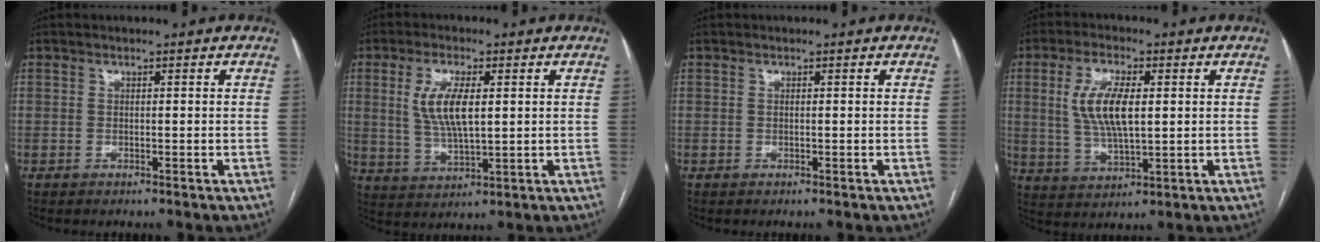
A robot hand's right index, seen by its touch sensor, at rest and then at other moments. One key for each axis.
{"total": 7.8, "fx": 1.7, "fy": 2.3, "fz": 7.2, "tx": -0.149, "ty": 0.001, "tz": 0.038}
{"total": 0.0}
{"total": 8.9, "fx": 1.6, "fy": 2.9, "fz": 8.2, "tx": -0.172, "ty": 0.006, "tz": 0.036}